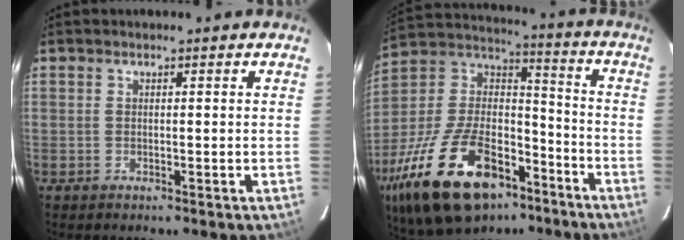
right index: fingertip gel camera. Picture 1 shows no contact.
{"total": 30.2, "force": [-18.0, 14.9, 19.1], "torque": [-0.386, 0.001, -0.289]}